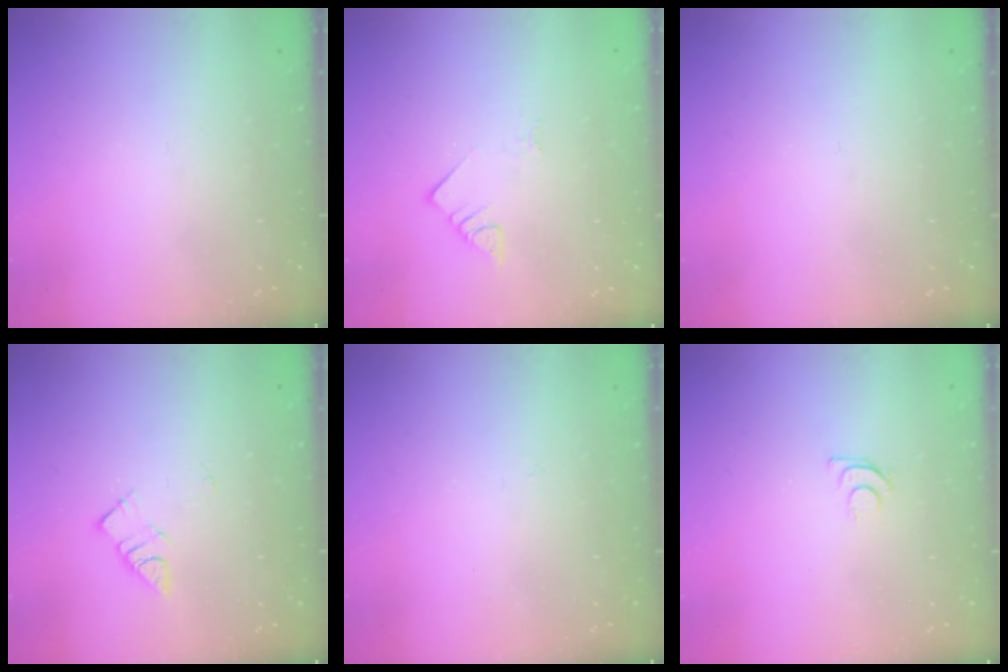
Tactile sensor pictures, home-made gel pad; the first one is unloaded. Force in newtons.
{"total": 3.6, "press": 3.6, "slide": 0.5}
{"total": 0.0}
{"total": 5.0, "press": 5.0, "slide": 0.2}
{"total": 2.8, "press": 2.8, "slide": 0.4}
{"total": 4.3, "press": 4.2, "slide": 0.5}